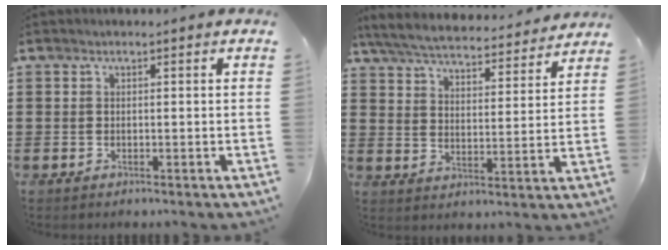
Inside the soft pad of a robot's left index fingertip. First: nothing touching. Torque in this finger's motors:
{"motor_torque": [1.07, -1.07, 0.44, 0.07]}